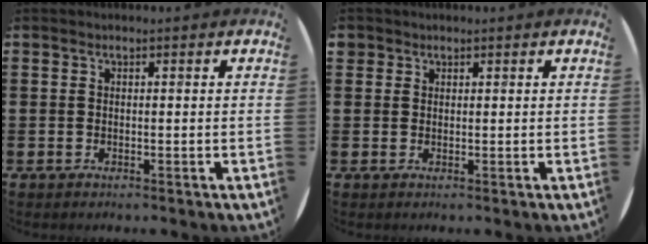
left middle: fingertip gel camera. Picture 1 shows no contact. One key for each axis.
{"total": 1.0, "fx": 0.8, "fy": 0.6, "fz": -0.1, "tx": 0.001, "ty": 0.003, "tz": 0.016}